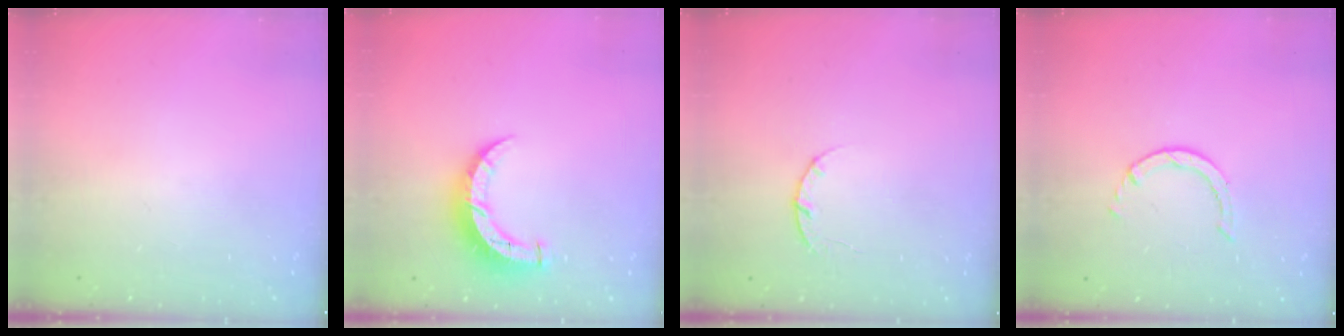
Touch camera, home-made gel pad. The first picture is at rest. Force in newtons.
{"total": 8.2, "press": 8.2, "slide": 0.6}
{"total": 3.6, "press": 3.5, "slide": 0.5}
{"total": 0.6, "press": 0.6, "slide": 0.1}